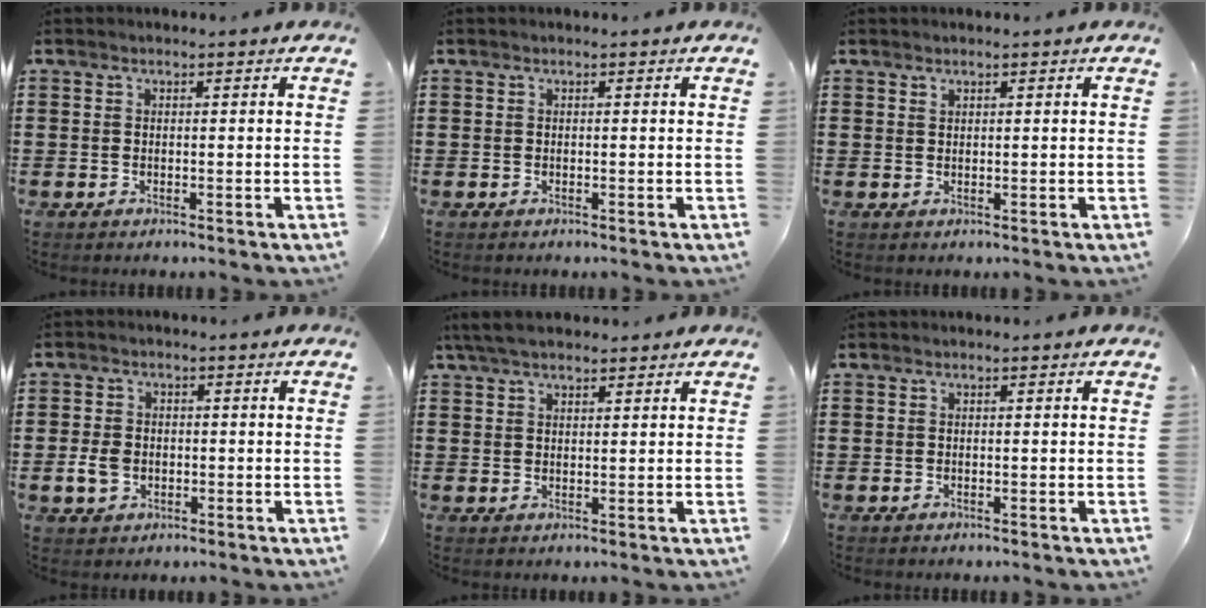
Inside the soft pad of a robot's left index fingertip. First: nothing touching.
{"total": 0.0}
{"total": 0.7, "force": [0.6, 0.3, 0.3], "torque": [-0.007, 0.002, 0.011]}
{"total": 3.8, "force": [-0.7, 3.0, 2.3], "torque": [-0.060, -0.001, -0.017]}
{"total": 3.9, "force": [3.1, 1.2, 2.2], "torque": [-0.049, 0.003, 0.057]}
{"total": 0.0}